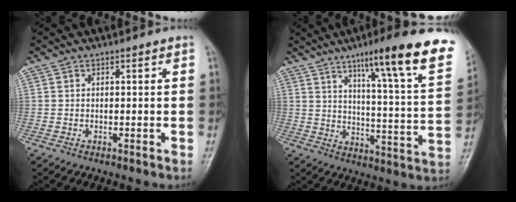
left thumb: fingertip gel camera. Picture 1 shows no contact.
{"total": 22.8, "force": [13.3, 3.0, 18.2], "torque": [-0.236, -0.047, 0.186]}